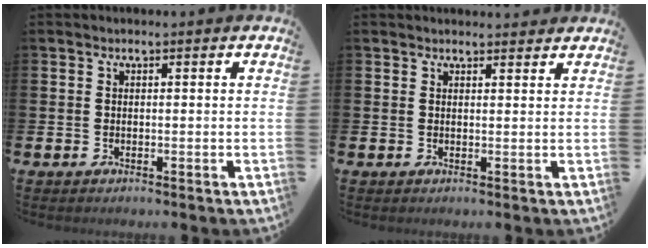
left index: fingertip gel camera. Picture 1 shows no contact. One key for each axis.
{"total": 1.6, "fx": 1.5, "fy": 0.3, "fz": 0.0, "tx": 0.007, "ty": -0.005, "tz": 0.026}